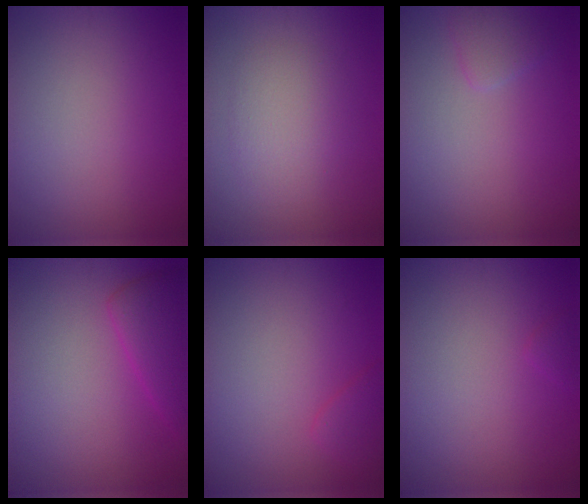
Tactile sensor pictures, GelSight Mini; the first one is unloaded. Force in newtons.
{"total": 2.8, "press": 2.8, "slide": 0.2}
{"total": 1.2, "press": 1.2, "slide": 0.1}
{"total": 3.5, "press": 3.5, "slide": 0.3}
{"total": 1.6, "press": 1.6, "slide": 0.2}
{"total": 0.6, "press": 0.6, "slide": 0.0}